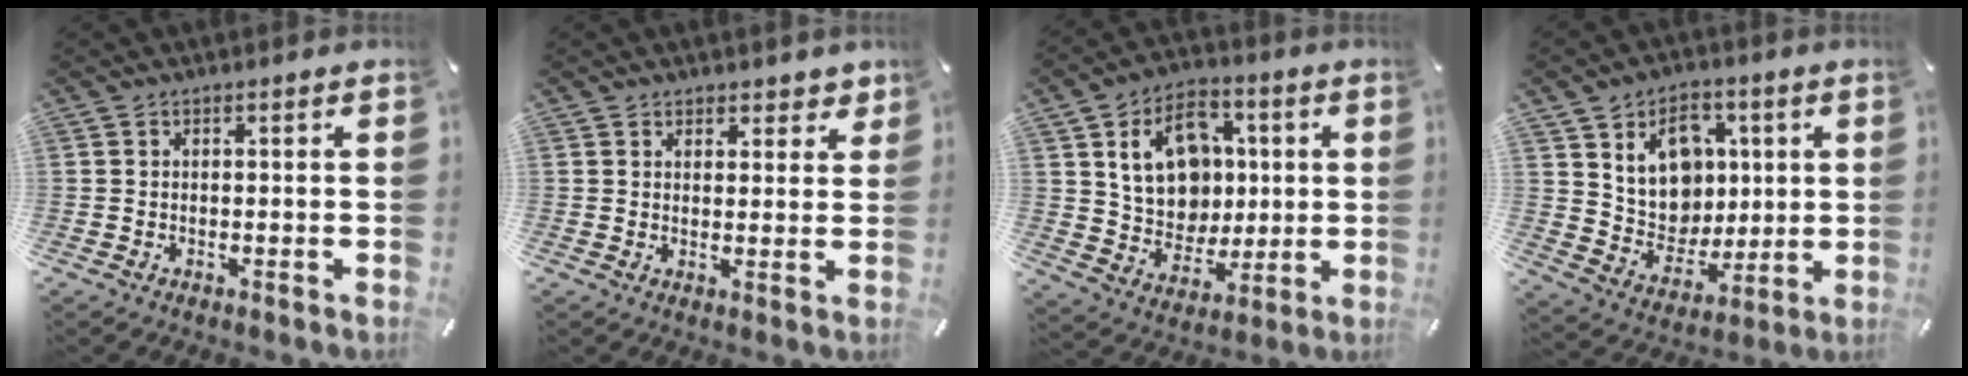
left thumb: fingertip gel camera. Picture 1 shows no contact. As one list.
[{"total": 3.2, "force": [2.4, 2.1, 0.2], "torque": [0.012, -0.014, 0.039]}, {"total": 15.3, "force": [3.5, 12.8, 7.5], "torque": [-0.124, 0.003, 0.073]}, {"total": 12.6, "force": [4.6, 10.8, 4.4], "torque": [-0.073, -0.028, 0.094]}]